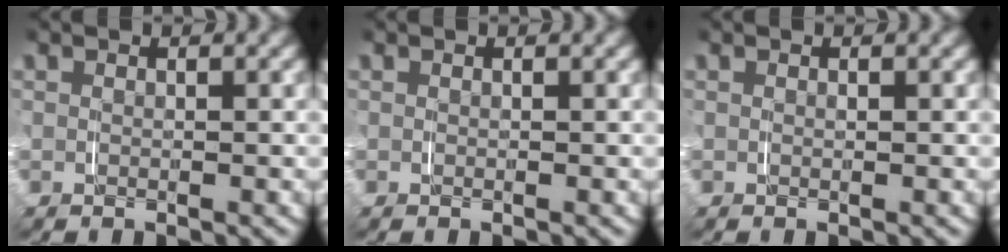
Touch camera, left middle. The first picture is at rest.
{"total": 0.0}
{"total": 0.0}